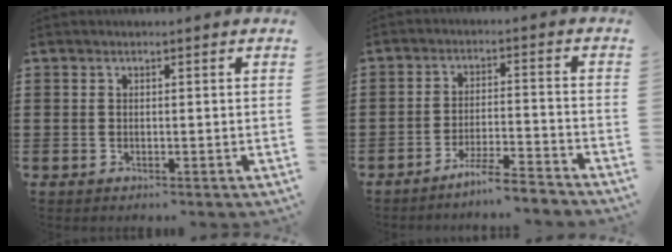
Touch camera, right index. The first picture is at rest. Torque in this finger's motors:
{"motor_torque": [0.87, 1.27, -0.38, -0.21]}